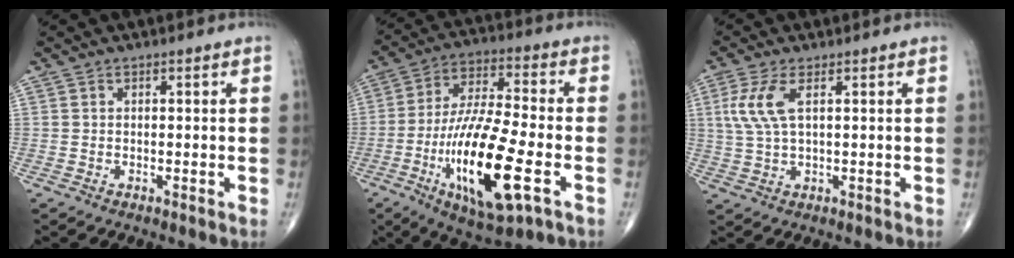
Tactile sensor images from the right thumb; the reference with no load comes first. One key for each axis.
{"total": 20.3, "fx": -6.4, "fy": 5.6, "fz": 18.5, "tx": -0.358, "ty": 0.012, "tz": -0.104}
{"total": 6.3, "fx": 1.8, "fy": 2.3, "fz": 5.6, "tx": -0.146, "ty": 0.003, "tz": 0.042}